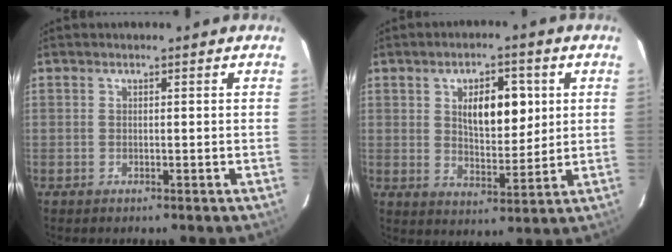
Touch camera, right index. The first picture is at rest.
{"total": 8.8, "force": [2.6, 3.8, 7.5], "torque": [-0.117, 0.005, 0.048]}